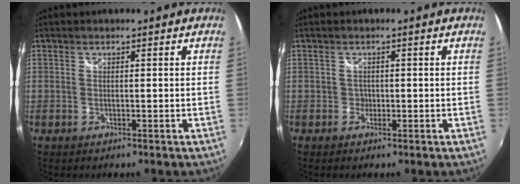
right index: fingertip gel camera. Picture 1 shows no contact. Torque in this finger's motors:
{"motor_torque": [0.26, 0.17, 0.03, 0.01]}